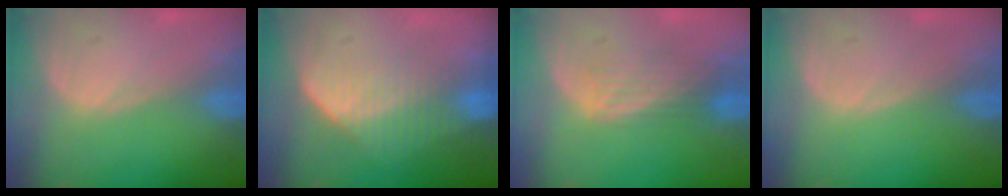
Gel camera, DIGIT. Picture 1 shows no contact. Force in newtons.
{"total": 7.3, "press": 6.2, "slide": 3.7}
{"total": 4.4, "press": 3.7, "slide": 2.3}
{"total": 0.0}